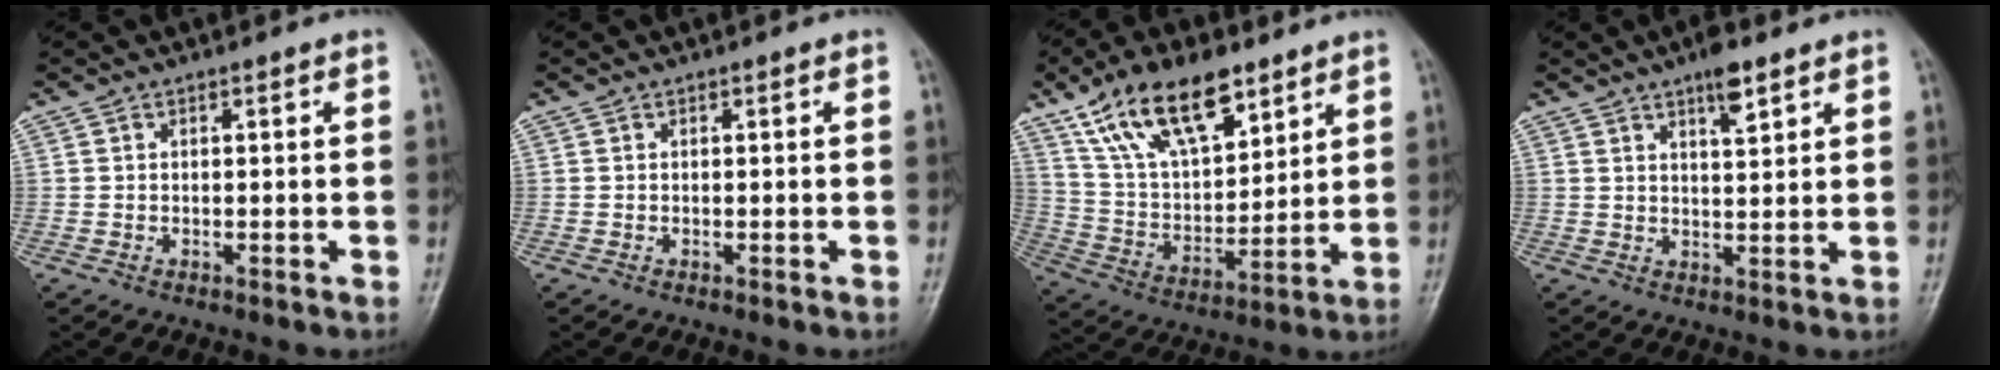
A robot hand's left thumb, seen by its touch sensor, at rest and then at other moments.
{"total": 0.0}
{"total": 18.6, "force": [11.5, 8.7, 11.8], "torque": [-0.170, -0.041, 0.218]}
{"total": 5.2, "force": [3.3, 1.5, 3.6], "torque": [-0.048, -0.016, 0.052]}